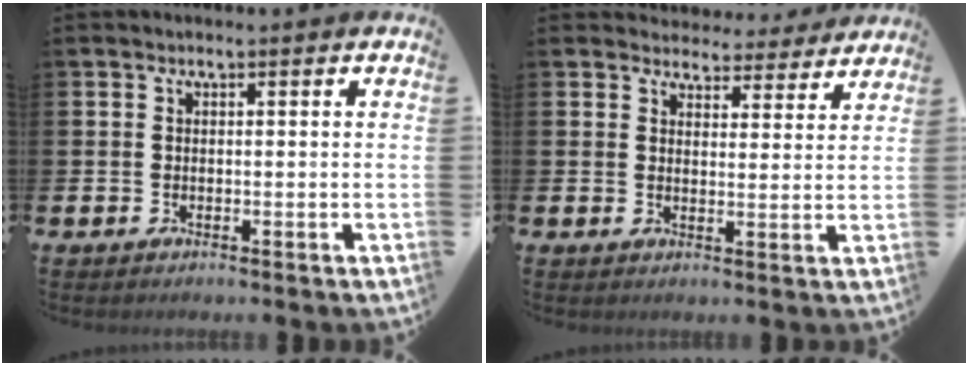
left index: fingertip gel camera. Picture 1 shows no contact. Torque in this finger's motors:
{"motor_torque": [0.98, -1.16, 0.38, 0.00]}